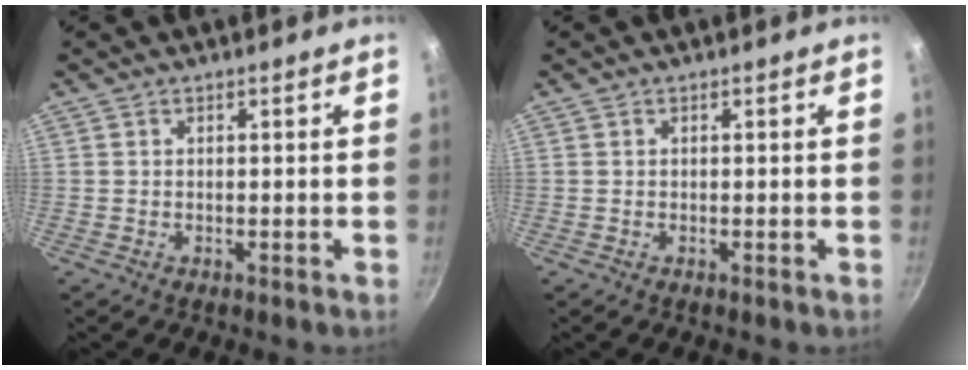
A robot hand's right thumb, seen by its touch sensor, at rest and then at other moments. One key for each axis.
{"total": 0.0}